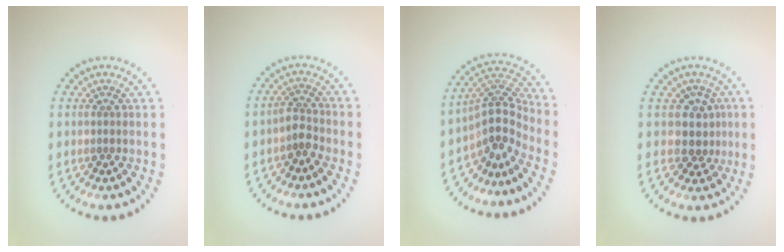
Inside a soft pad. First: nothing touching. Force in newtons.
{"total": 1.8, "press": 1.3, "slide": 1.2}
{"total": 4.0, "press": 2.7, "slide": 3.0}
{"total": 2.7, "press": 2.0, "slide": 1.8}